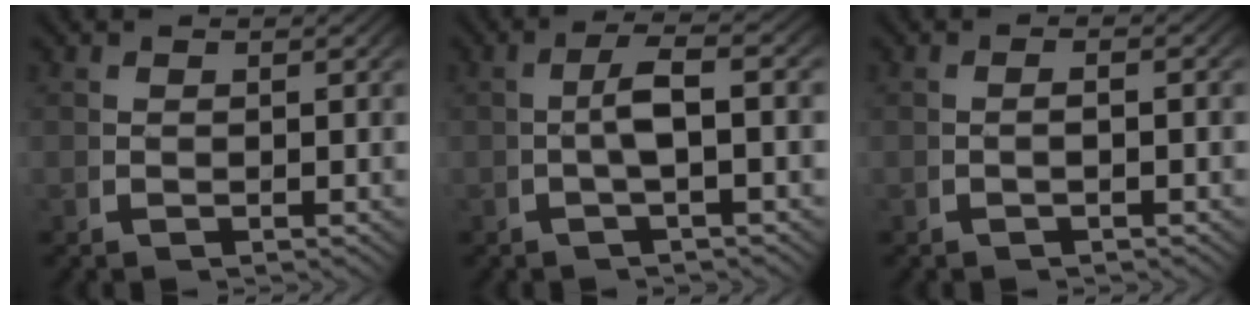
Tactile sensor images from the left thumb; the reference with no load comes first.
{"total": 3.7, "force": [-0.2, 0.7, 3.6], "torque": [-0.080, 0.003, -0.006]}
{"total": 1.2, "force": [-0.4, 0.1, 1.1], "torque": [-0.024, 0.005, -0.008]}